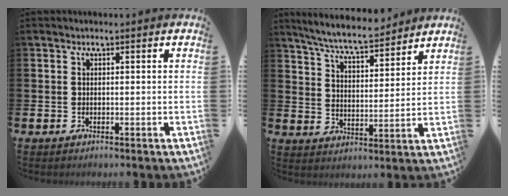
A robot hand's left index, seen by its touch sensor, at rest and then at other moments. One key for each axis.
{"total": 7.3, "fx": 6.9, "fy": 0.8, "fz": 2.4, "tx": -0.072, "ty": -0.037, "tz": 0.121}